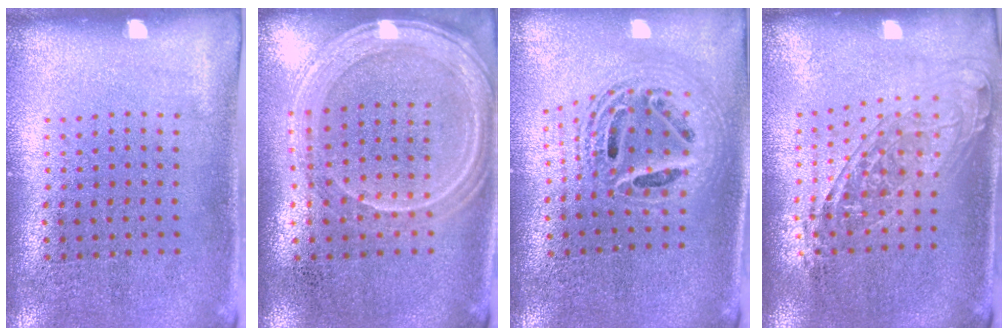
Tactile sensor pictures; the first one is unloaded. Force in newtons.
{"total": 1.3, "press": 1.3, "slide": 0.1}
{"total": 2.2, "press": 1.7, "slide": 1.4}
{"total": 1.6, "press": 1.3, "slide": 0.9}